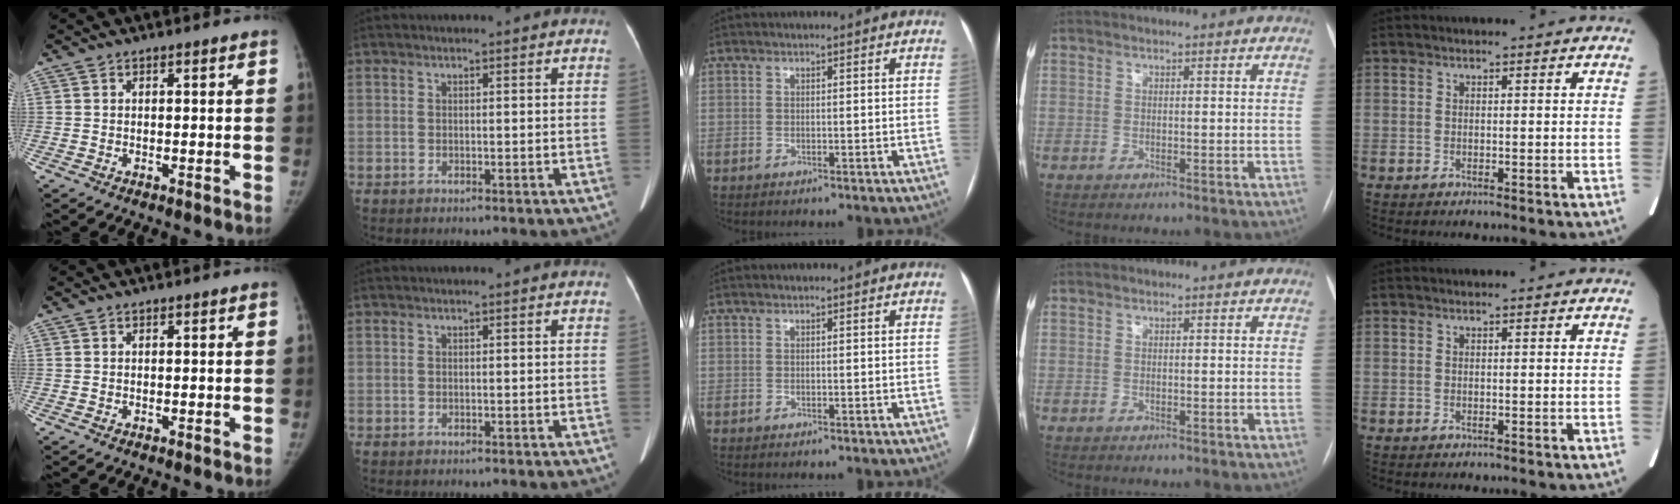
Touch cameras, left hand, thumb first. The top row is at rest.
{}